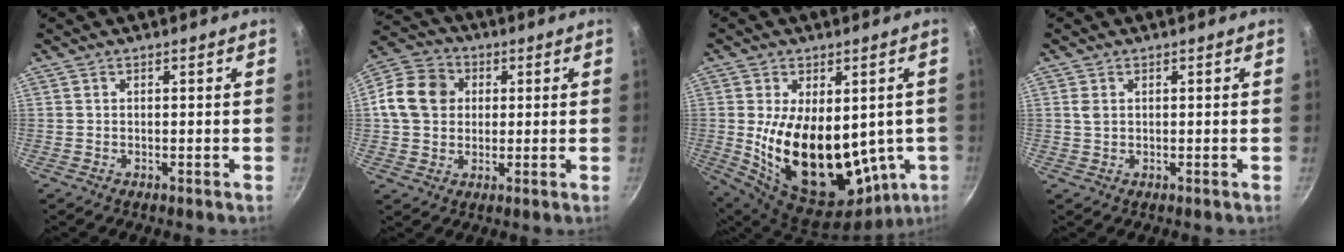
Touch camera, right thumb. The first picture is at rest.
{"total": 11.2, "force": [1.7, 9.4, 5.9], "torque": [-0.086, 0.015, 0.013]}
{"total": 23.5, "force": [-0.4, 13.4, 19.3], "torque": [-0.306, -0.029, 0.026]}
{"total": 1.8, "force": [0.5, 1.2, 1.2], "torque": [-0.024, 0.000, 0.012]}